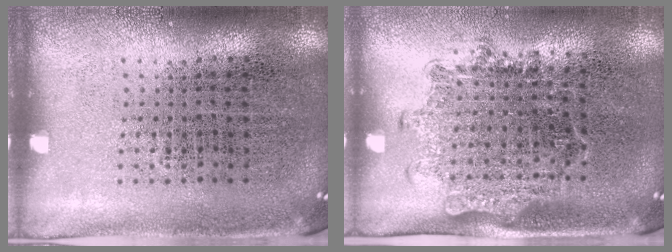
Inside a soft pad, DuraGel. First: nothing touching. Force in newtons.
{"total": 1.4, "press": 1.1, "slide": 0.8}